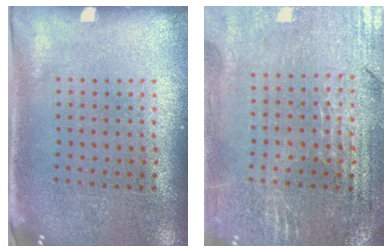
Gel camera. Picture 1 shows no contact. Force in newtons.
{"total": 1.8, "press": 1.7, "slide": 0.4}